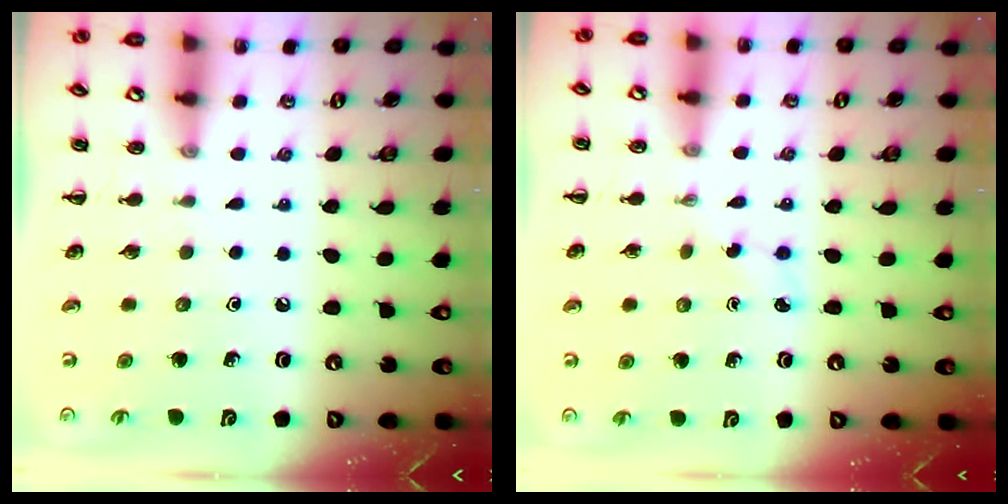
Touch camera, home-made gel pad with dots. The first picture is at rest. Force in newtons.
{"total": 3.0, "press": 2.8, "slide": 0.9}